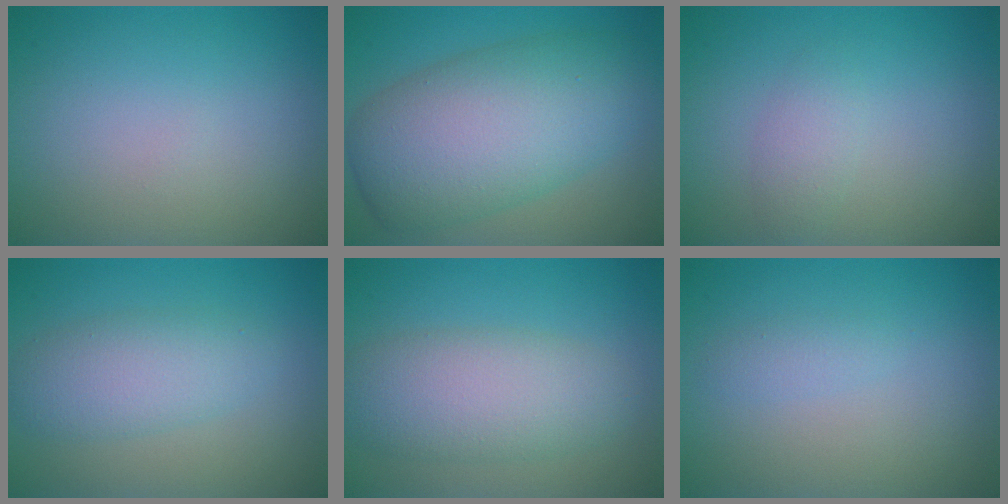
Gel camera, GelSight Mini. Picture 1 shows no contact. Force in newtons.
{"total": 10.4, "press": 10.4, "slide": 0.4}
{"total": 1.6, "press": 1.6, "slide": 0.1}
{"total": 4.1, "press": 4.1, "slide": 0.1}
{"total": 5.6, "press": 5.6, "slide": 0.1}
{"total": 1.0, "press": 1.0, "slide": 0.1}